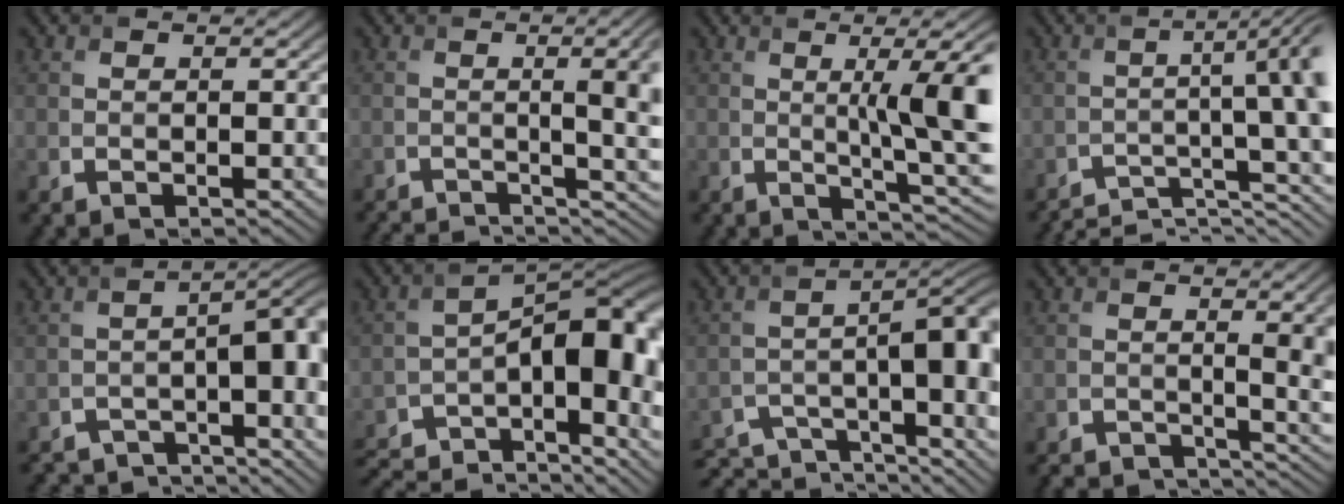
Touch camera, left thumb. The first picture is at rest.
{"total": 9.5, "force": [-2.1, 3.1, 8.7], "torque": [-0.076, -0.008, -0.022]}
{"total": 10.8, "force": [1.0, 2.2, 10.6], "torque": [-0.132, 0.014, 0.027]}
{"total": 10.9, "force": [-6.1, 2.3, 8.7], "torque": [-0.101, 0.004, -0.087]}
{"total": 6.9, "force": [-4.7, 1.8, 4.7], "torque": [-0.065, -0.008, -0.073]}
{"total": 13.1, "force": [-8.1, 4.2, 9.4], "torque": [-0.148, -0.010, -0.133]}
{"total": 10.0, "force": [-6.6, 2.7, 7.0], "torque": [-0.109, -0.010, -0.094]}
{"total": 5.3, "force": [-1.2, 1.8, 4.9], "torque": [-0.058, -0.010, -0.013]}